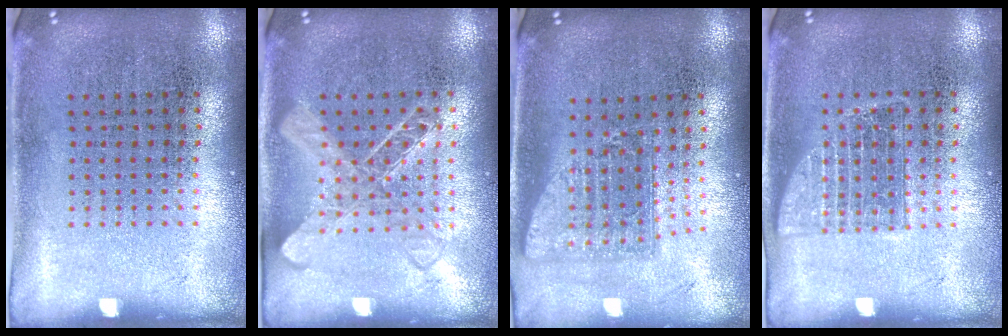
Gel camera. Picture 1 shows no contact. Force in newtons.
{"total": 1.4, "press": 1.4, "slide": 0.4}
{"total": 1.6, "press": 1.1, "slide": 1.0}
{"total": 1.0, "press": 1.0, "slide": 0.3}